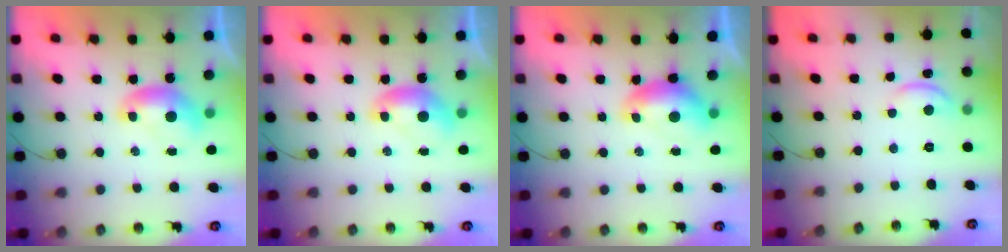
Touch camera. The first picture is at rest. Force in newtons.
{"total": 0.0}
{"total": 0.0}
{"total": 2.0, "press": 2.0, "slide": 0.2}